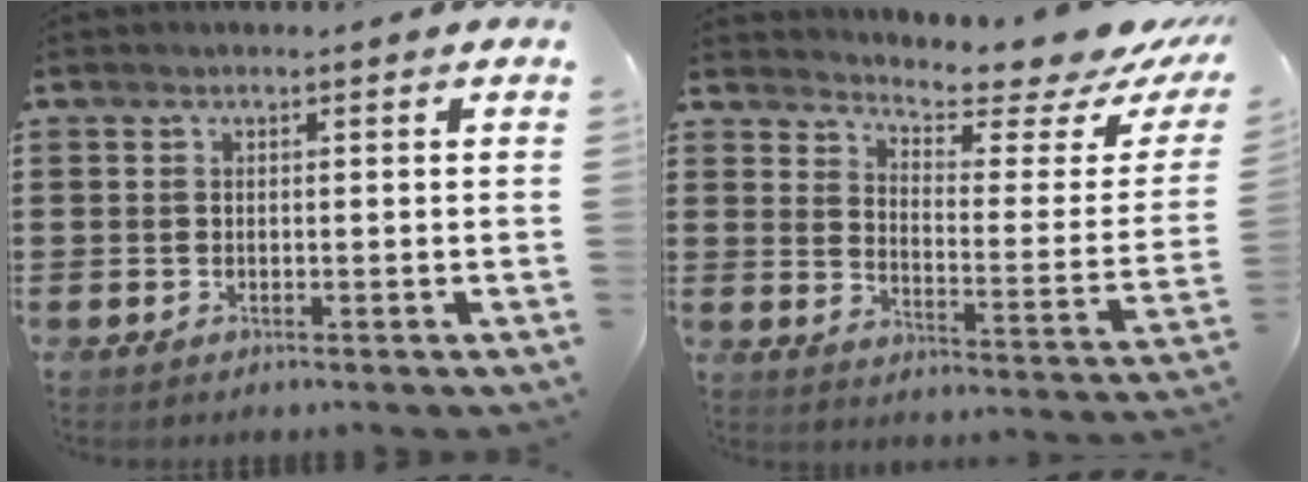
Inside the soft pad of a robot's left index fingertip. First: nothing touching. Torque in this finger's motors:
{"motor_torque": [2.14, 0.00, 0.50, 0.05]}